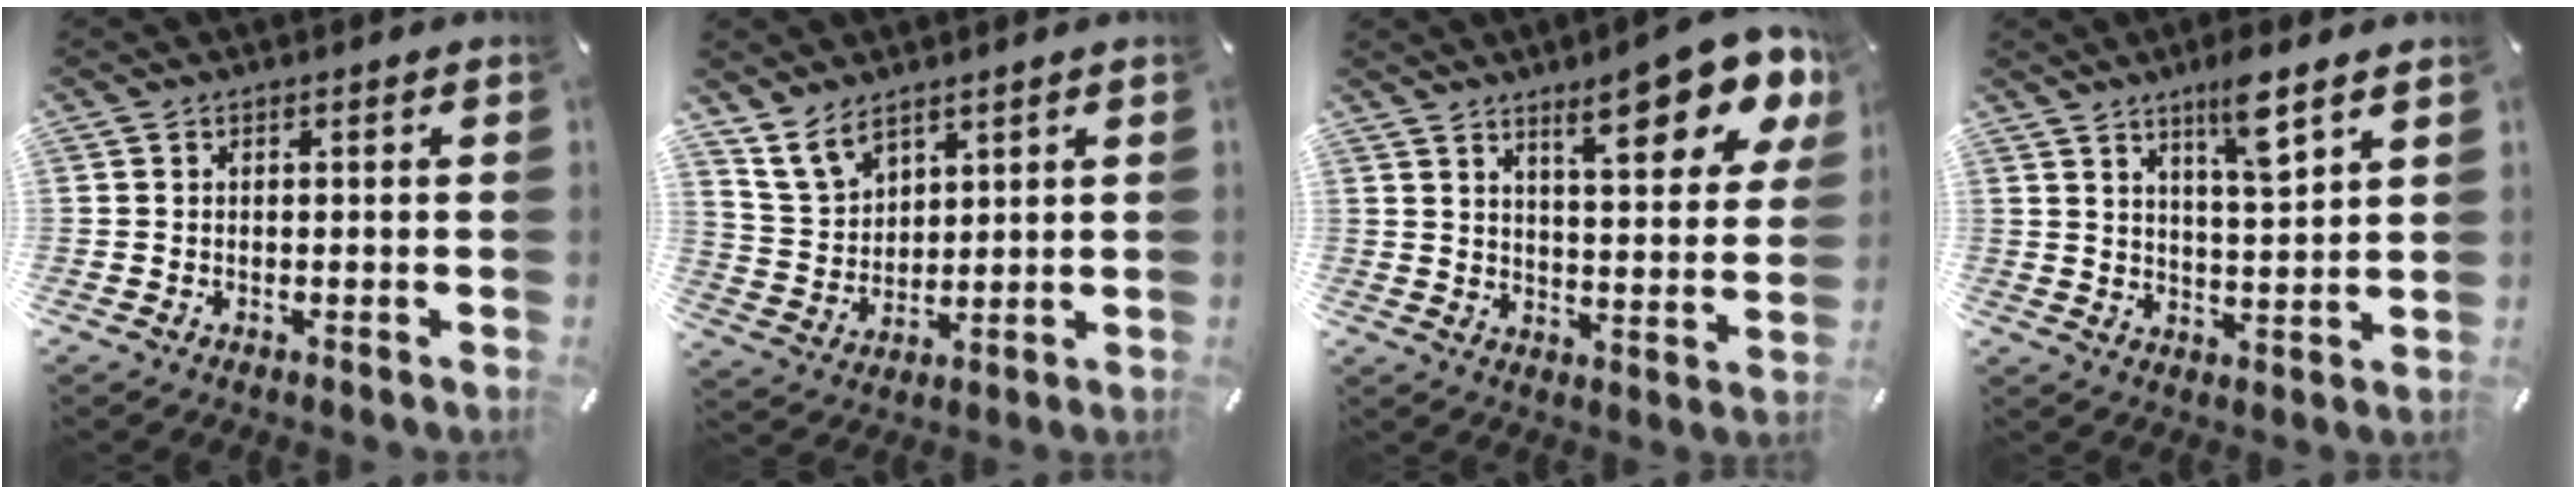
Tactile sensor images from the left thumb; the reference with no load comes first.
{"total": 7.8, "force": [5.7, 4.7, 2.4], "torque": [-0.062, -0.021, 0.111]}
{"total": 15.5, "force": [10.2, 4.8, 10.6], "torque": [-0.150, -0.060, 0.163]}
{"total": 8.7, "force": [6.2, 1.2, 6.0], "torque": [-0.093, -0.038, 0.100]}